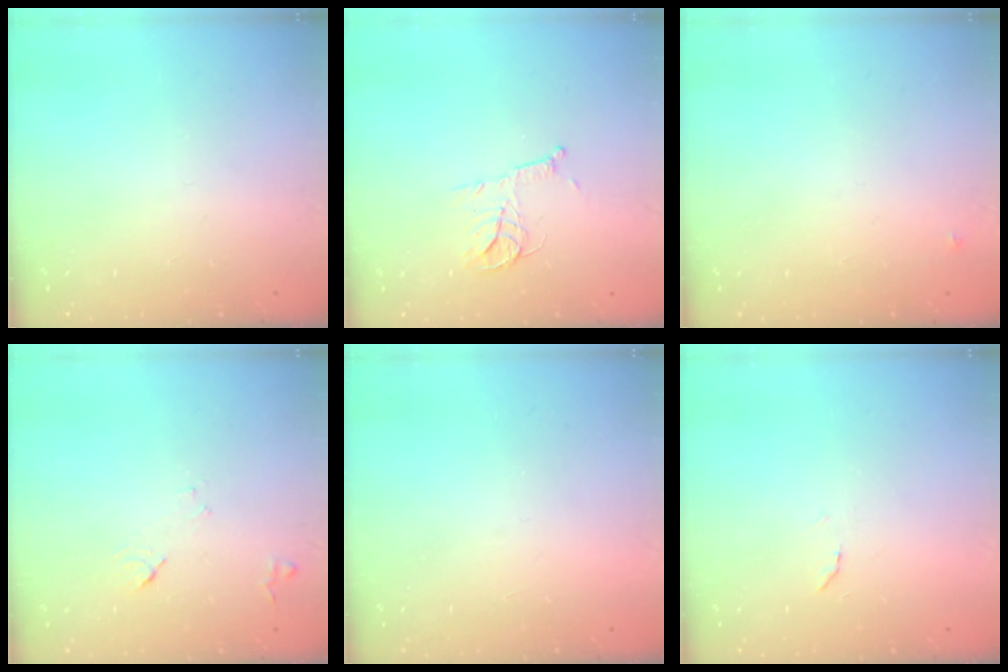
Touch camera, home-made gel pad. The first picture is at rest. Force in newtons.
{"total": 8.0, "press": 8.0, "slide": 0.3}
{"total": 3.1, "press": 3.1, "slide": 0.3}
{"total": 8.0, "press": 7.9, "slide": 0.8}
{"total": 1.6, "press": 1.6, "slide": 0.1}
{"total": 5.9, "press": 5.9, "slide": 0.4}